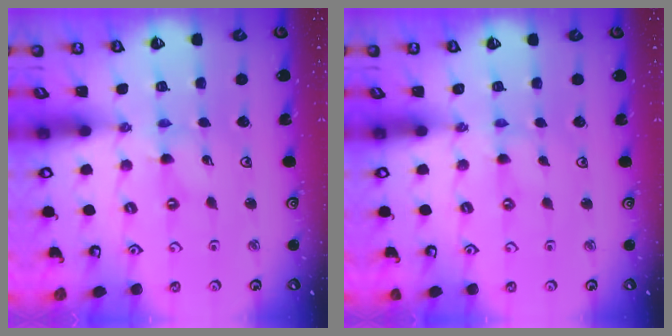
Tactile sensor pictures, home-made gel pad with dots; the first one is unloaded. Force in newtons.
{"total": 0.6, "press": 0.6, "slide": 0.1}